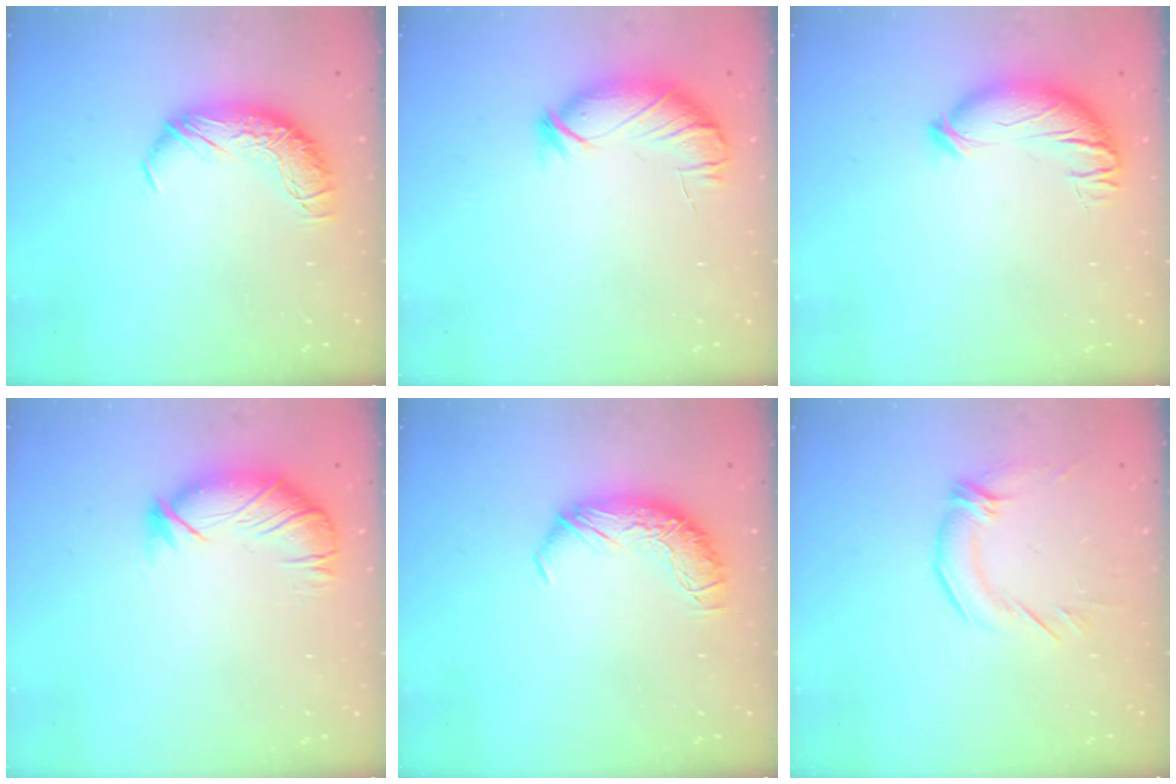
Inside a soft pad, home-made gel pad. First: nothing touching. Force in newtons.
{"total": 4.3, "press": 4.0, "slide": 1.6}
{"total": 4.4, "press": 4.1, "slide": 1.7}
{"total": 2.7, "press": 2.4, "slide": 1.4}
{"total": 0.0}
{"total": 2.3, "press": 0.8, "slide": 2.1}